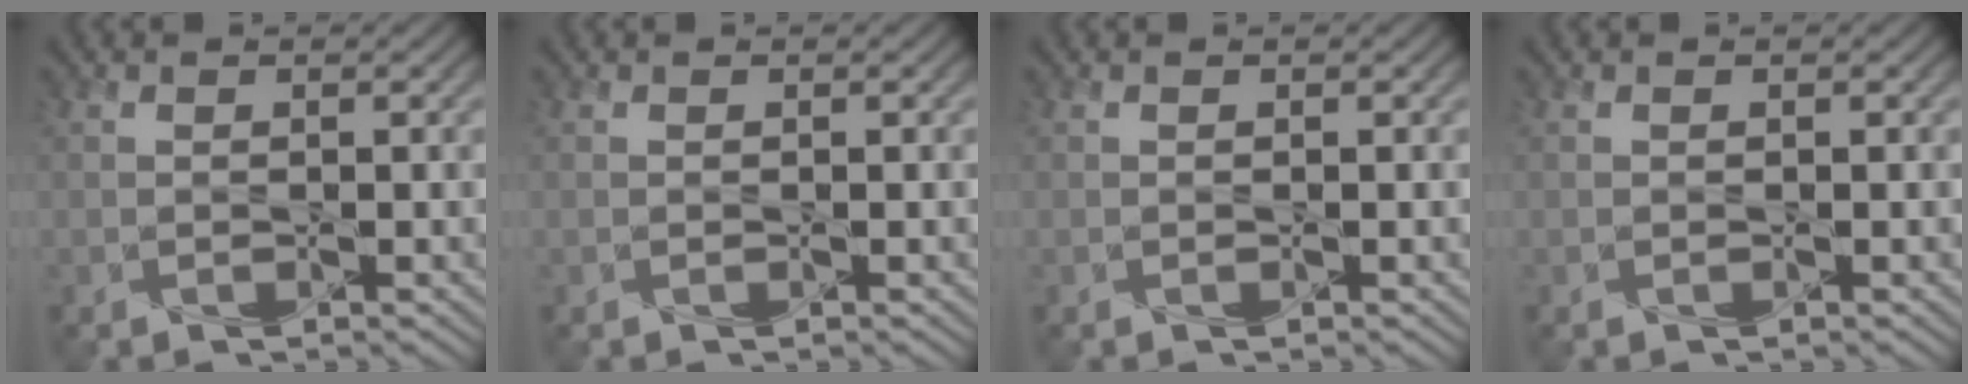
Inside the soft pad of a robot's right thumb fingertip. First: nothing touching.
{"total": 0.0}
{"total": 0.0}
{"total": 0.0}